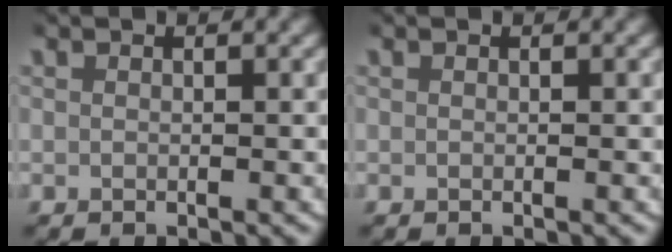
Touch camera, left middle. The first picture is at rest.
{"total": 0.0}